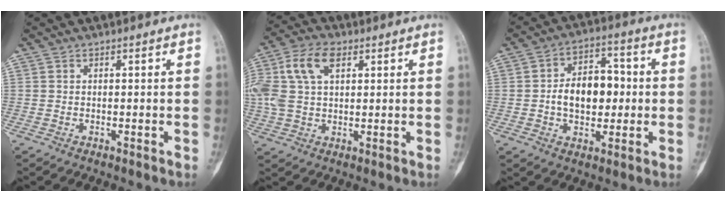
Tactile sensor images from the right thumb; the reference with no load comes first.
{"total": 13.2, "force": [4.1, 8.1, 9.6], "torque": [-0.216, 0.016, 0.077]}
{"total": 11.7, "force": [-0.3, 7.6, 8.9], "torque": [-0.109, 0.022, -0.009]}